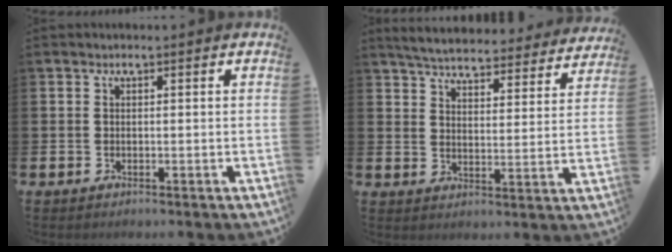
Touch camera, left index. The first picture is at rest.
{"total": 5.5, "force": [5.4, 0.7, 1.2], "torque": [-0.042, -0.042, 0.091]}